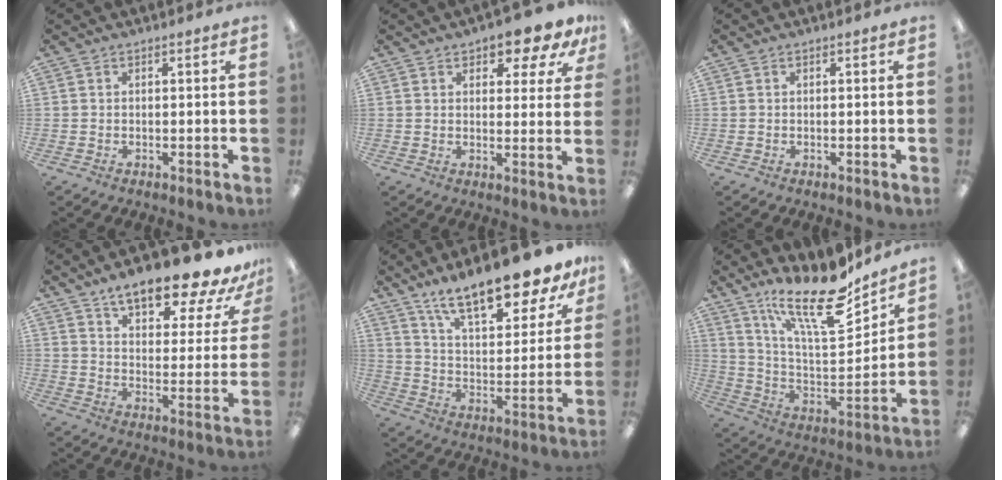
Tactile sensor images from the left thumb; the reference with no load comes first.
{"total": 6.7, "force": [5.4, 2.3, 3.3], "torque": [-0.039, -0.032, 0.091]}
{"total": 0.0}
{"total": 16.3, "force": [13.5, 4.2, 8.2], "torque": [-0.128, -0.091, 0.228]}
{"total": 18.6, "force": [14.5, 5.5, 10.2], "torque": [-0.159, -0.100, 0.249]}
{"total": 20.9, "force": [15.2, 6.6, 12.7], "torque": [-0.215, -0.108, 0.259]}